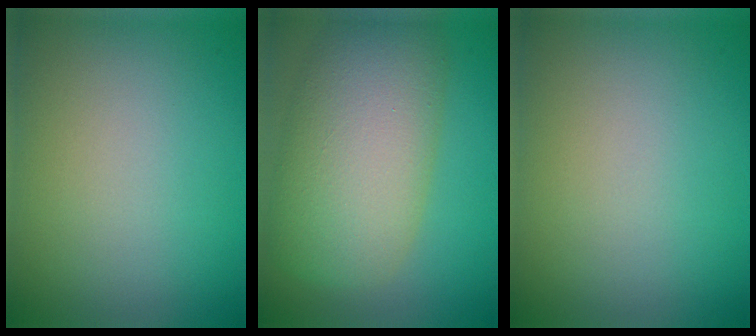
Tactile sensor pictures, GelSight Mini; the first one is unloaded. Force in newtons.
{"total": 10.1, "press": 10.1, "slide": 0.9}
{"total": 0.0}